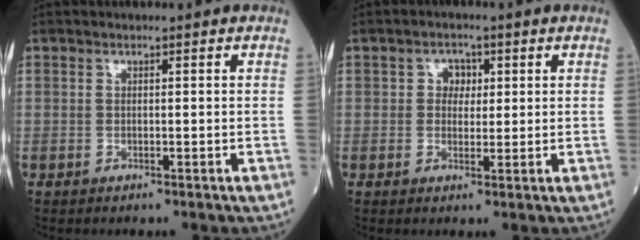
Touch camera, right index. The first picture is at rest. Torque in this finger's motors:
{"motor_torque": [0.02, 0.00, 0.01, 0.02]}